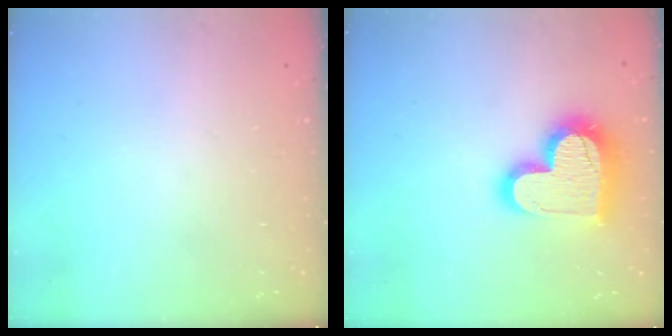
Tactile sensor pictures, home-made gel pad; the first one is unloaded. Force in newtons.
{"total": 19.4, "press": 19.3, "slide": 1.5}